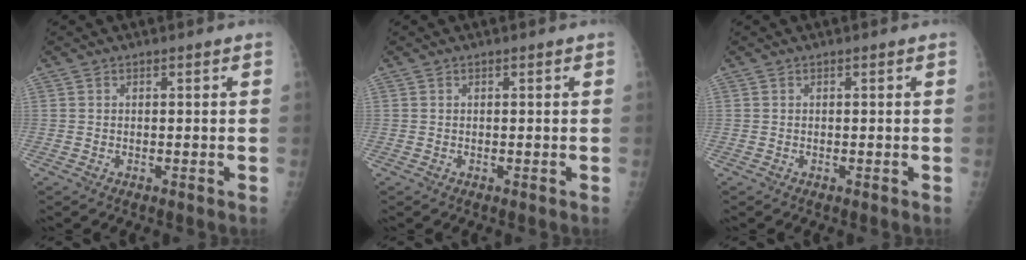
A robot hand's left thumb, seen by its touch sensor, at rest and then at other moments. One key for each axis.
{"total": 0.0}
{"total": 0.0}